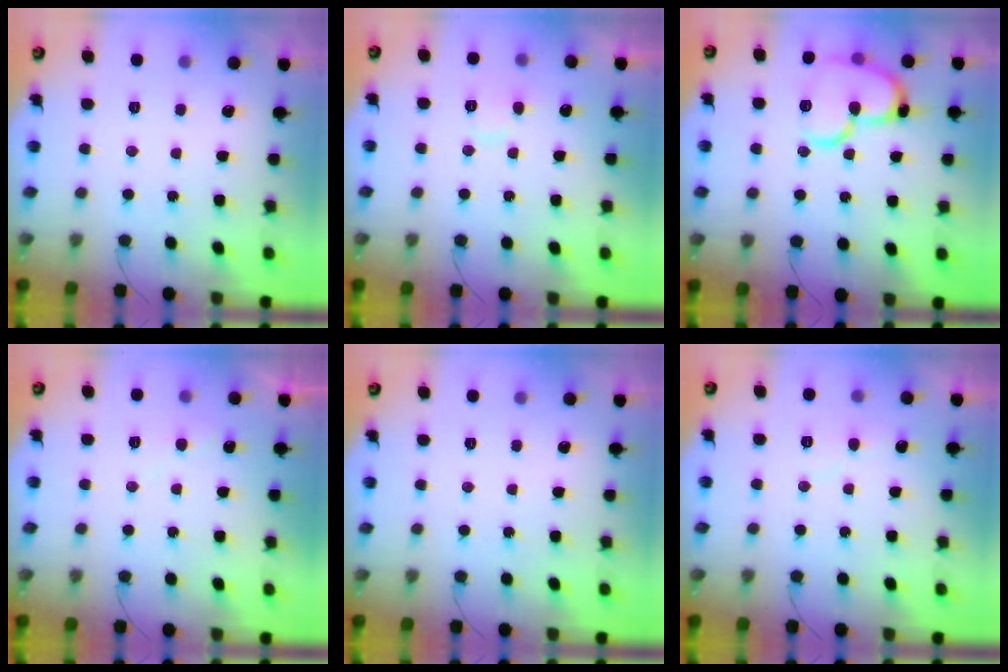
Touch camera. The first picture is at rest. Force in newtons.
{"total": 7.1, "press": 7.1, "slide": 0.6}
{"total": 17.3, "press": 17.3, "slide": 1.5}
{"total": 4.7, "press": 4.6, "slide": 0.5}
{"total": 0.0}
{"total": 4.3, "press": 4.3, "slide": 0.4}